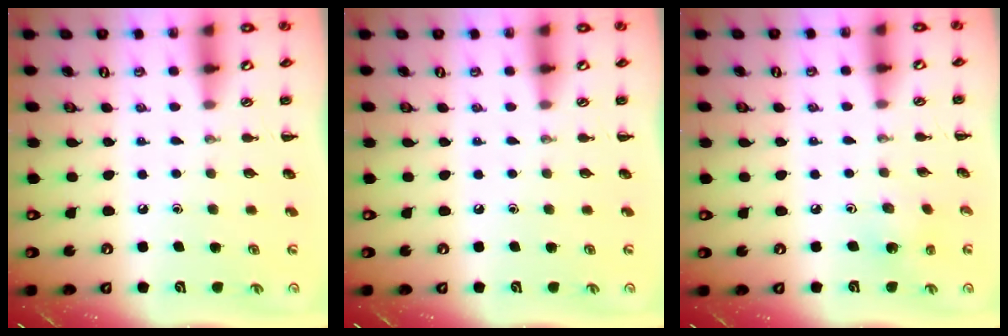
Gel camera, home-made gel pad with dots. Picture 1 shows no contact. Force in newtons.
{"total": 0.0}
{"total": 1.9, "press": 1.9, "slide": 0.6}